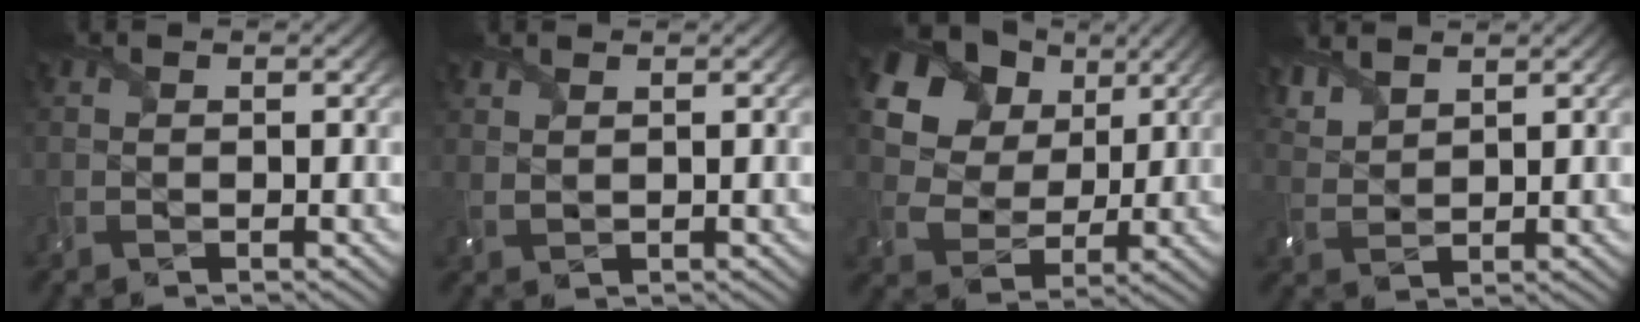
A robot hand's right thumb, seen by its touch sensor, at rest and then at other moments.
{"total": 1.5, "force": [1.3, 0.4, 0.7], "torque": [-0.023, 0.003, 0.032]}
{"total": 17.3, "force": [8.8, 12.2, 8.6], "torque": [-0.222, 0.036, 0.189]}
{"total": 4.5, "force": [3.7, 1.7, 2.0], "torque": [-0.062, 0.008, 0.080]}